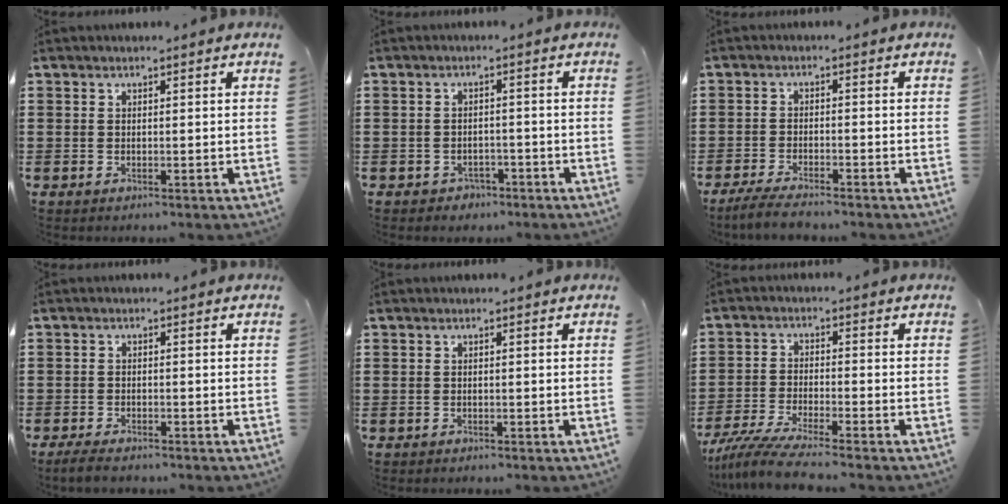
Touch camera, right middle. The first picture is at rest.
{"total": 1.8, "force": [-1.6, 0.9, -0.1], "torque": [-0.007, 0.002, -0.037]}
{"total": 3.5, "force": [-3.0, 0.3, 1.6], "torque": [-0.040, -0.006, -0.063]}
{"total": 2.0, "force": [-1.9, 0.4, 0.7], "torque": [-0.020, 0.001, -0.040]}
{"total": 0.6, "force": [-0.5, 0.2, 0.0], "torque": [-0.002, 0.000, -0.012]}
{"total": 6.1, "force": [-5.5, -0.2, 2.6], "torque": [-0.068, -0.019, -0.110]}